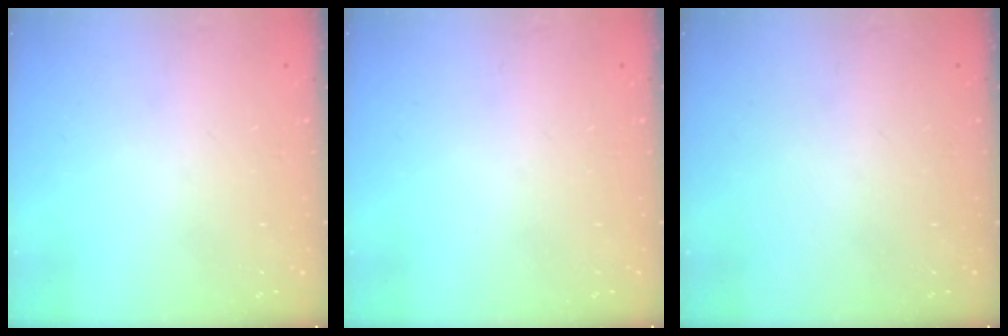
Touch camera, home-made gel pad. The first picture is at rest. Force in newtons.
{"total": 0.0}
{"total": 0.0}